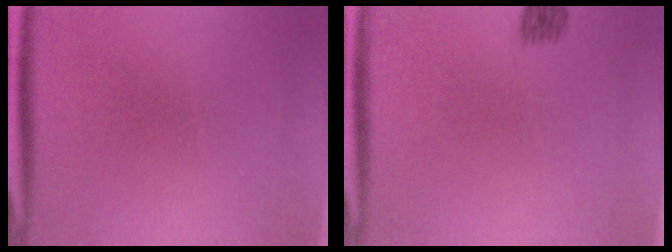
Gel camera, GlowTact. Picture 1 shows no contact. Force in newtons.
{"total": 2.1}